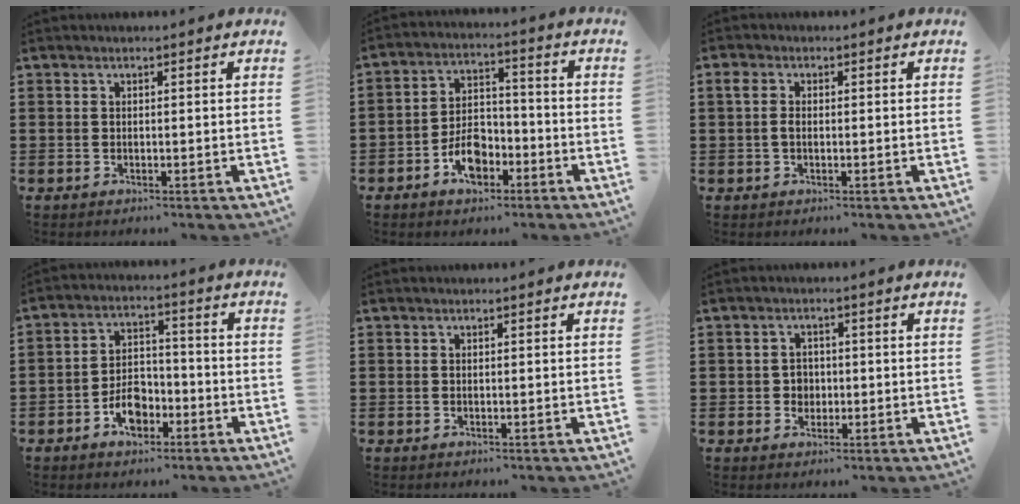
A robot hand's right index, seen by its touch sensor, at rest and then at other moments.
{"total": 7.0, "force": [-3.3, 4.3, 4.3], "torque": [-0.075, 0.009, -0.063]}
{"total": 1.8, "force": [0.0, 1.1, 1.4], "torque": [-0.036, 0.003, -0.003]}
{"total": 5.8, "force": [-3.0, 3.7, 3.3], "torque": [-0.054, 0.007, -0.056]}
{"total": 0.0}
{"total": 2.1, "force": [-0.3, 2.0, 0.5], "torque": [-0.017, 0.007, -0.009]}